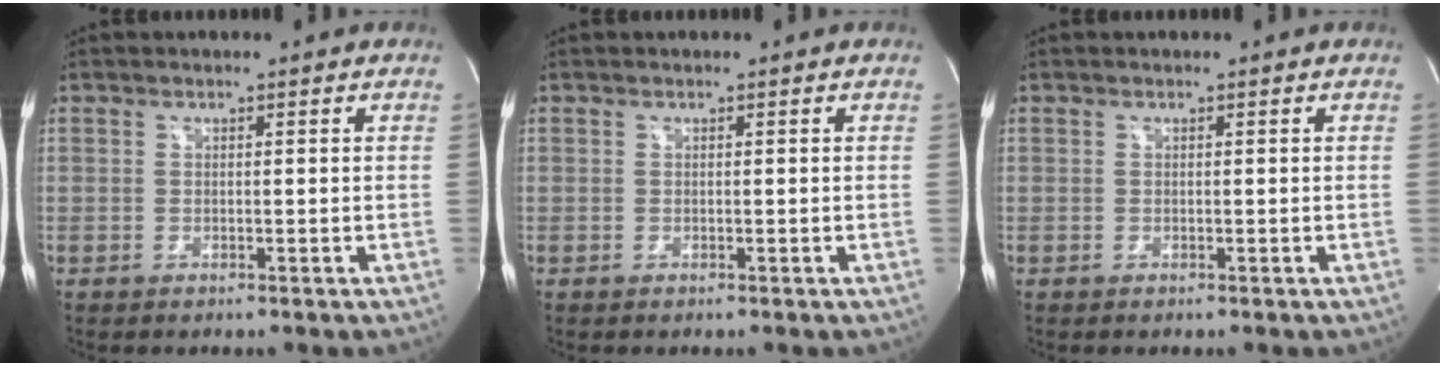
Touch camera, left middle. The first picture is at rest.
{"total": 0.0}
{"total": 0.0}